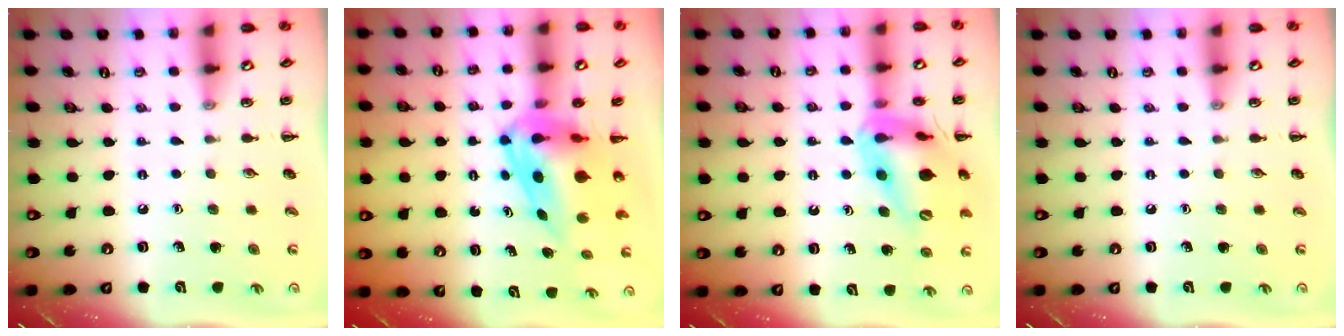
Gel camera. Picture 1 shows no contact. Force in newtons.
{"total": 9.9, "press": 9.3, "slide": 3.2}
{"total": 20.0, "press": 19.8, "slide": 2.7}
{"total": 0.0}